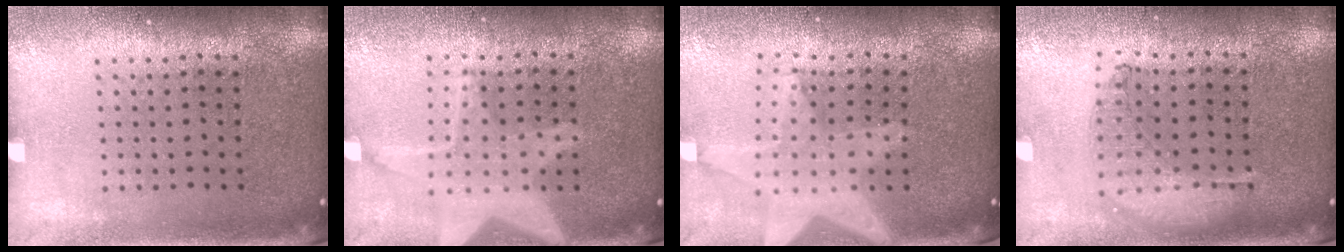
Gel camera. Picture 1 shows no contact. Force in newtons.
{"total": 3.1, "press": 3.1, "slide": 0.3}
{"total": 2.2, "press": 1.8, "slide": 1.2}
{"total": 1.0, "press": 0.9, "slide": 0.2}